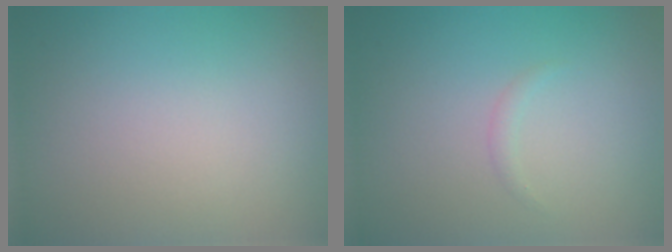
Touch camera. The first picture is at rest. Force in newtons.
{"total": 0.6, "press": 0.6, "slide": 0.0}